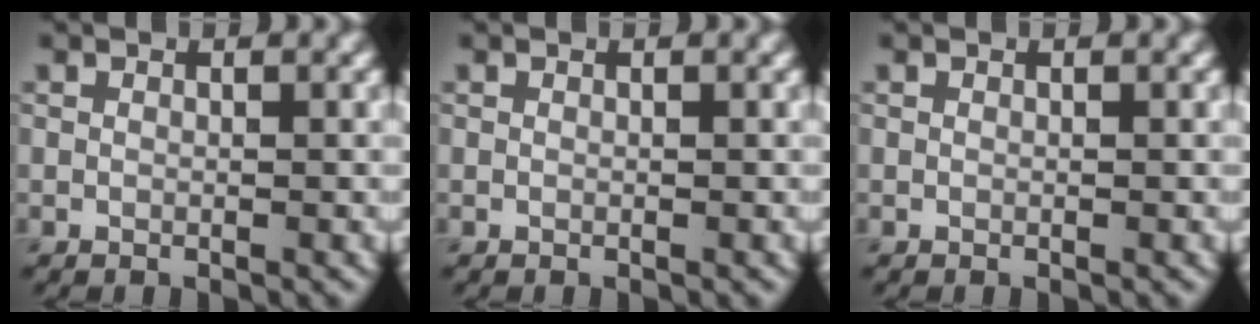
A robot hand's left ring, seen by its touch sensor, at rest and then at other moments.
{"total": 0.0}
{"total": 0.0}